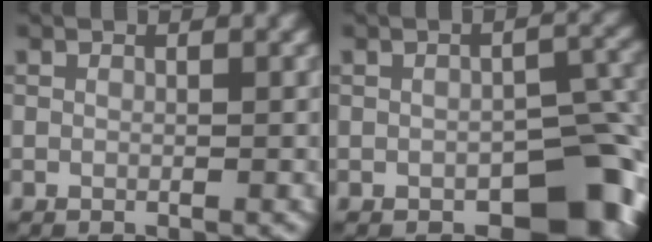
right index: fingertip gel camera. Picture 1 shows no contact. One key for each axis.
{"total": 7.9, "fx": -3.3, "fy": 4.4, "fz": 5.6, "tx": -0.050, "ty": -0.005, "tz": -0.039}